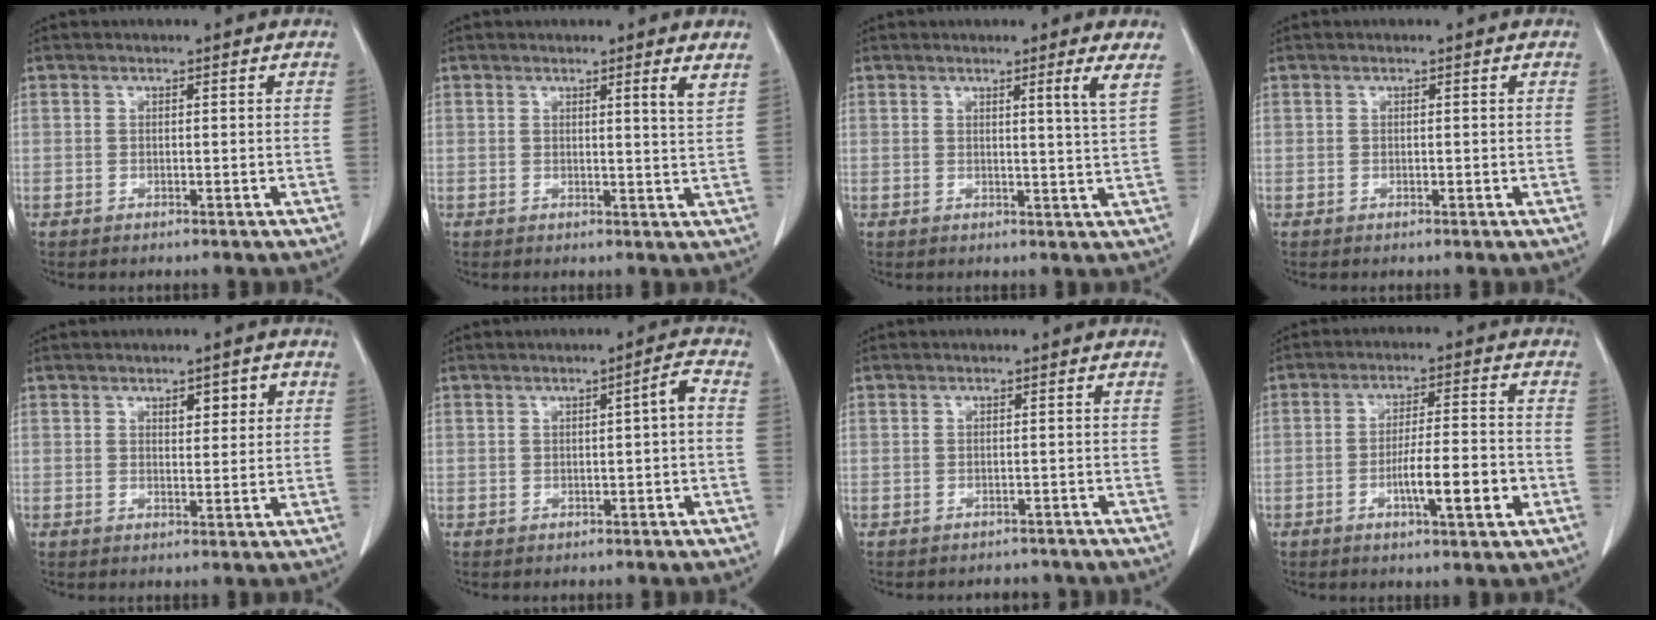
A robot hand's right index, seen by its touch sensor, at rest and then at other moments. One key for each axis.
{"total": 2.6, "fx": 1.7, "fy": -0.5, "fz": 1.8, "tx": -0.028, "ty": -0.016, "tz": 0.018}
{"total": 3.2, "fx": 1.7, "fy": -1.2, "fz": 2.4, "tx": -0.038, "ty": -0.017, "tz": 0.027}
{"total": 0.0}
{"total": 3.4, "fx": 1.5, "fy": 1.4, "fz": 2.8, "tx": -0.039, "ty": 0.005, "tz": 0.020}
{"total": 2.6, "fx": -0.1, "fy": 0.1, "fz": 2.6, "tx": -0.038, "ty": 0.007, "tz": -0.001}
{"total": 4.7, "fx": -4.2, "fy": 2.1, "fz": 0.6, "tx": -0.008, "ty": 0.002, "tz": -0.044}
{"total": 8.4, "fx": -2.9, "fy": 0.9, "fz": 7.8, "tx": -0.130, "ty": 0.001, "tz": -0.046}